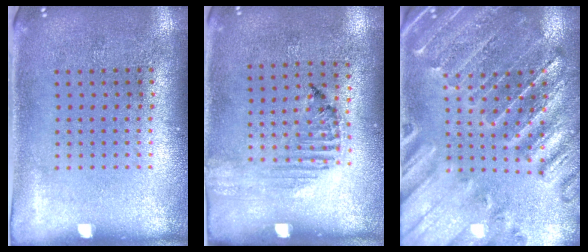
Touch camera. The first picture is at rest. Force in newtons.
{"total": 1.2, "press": 1.2, "slide": 0.4}
{"total": 1.8, "press": 1.8, "slide": 0.3}